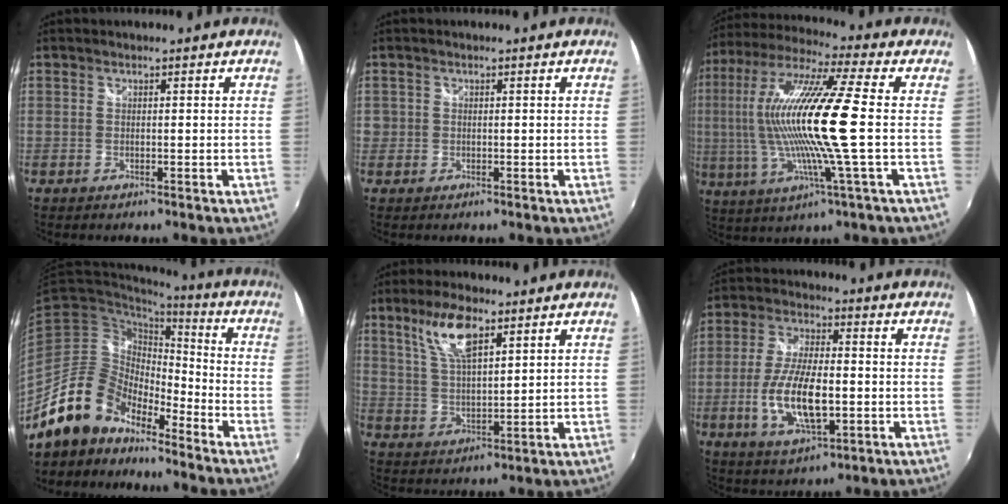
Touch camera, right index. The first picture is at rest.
{"total": 1.6, "force": [-0.2, 1.6, 0.3], "torque": [-0.004, -0.002, -0.006]}
{"total": 19.1, "force": [0.0, 0.8, 19.1], "torque": [-0.354, -0.003, -0.007]}
{"total": 14.8, "force": [-12.3, 7.0, 4.5], "torque": [-0.099, 0.024, -0.229]}
{"total": 9.1, "force": [5.3, 2.9, 6.8], "torque": [-0.132, 0.007, 0.109]}
{"total": 13.0, "force": [-2.7, 5.0, 11.7], "torque": [-0.235, -0.008, -0.049]}